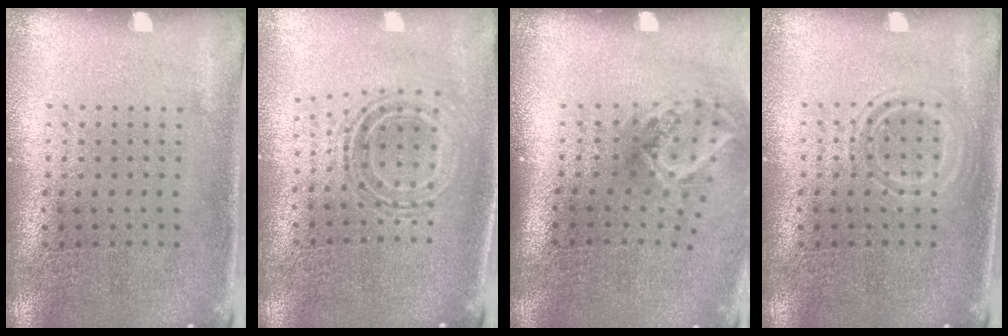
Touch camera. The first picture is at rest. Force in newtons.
{"total": 0.9, "press": 0.8, "slide": 0.3}
{"total": 1.9, "press": 1.2, "slide": 1.5}
{"total": 1.7, "press": 1.7, "slide": 0.2}